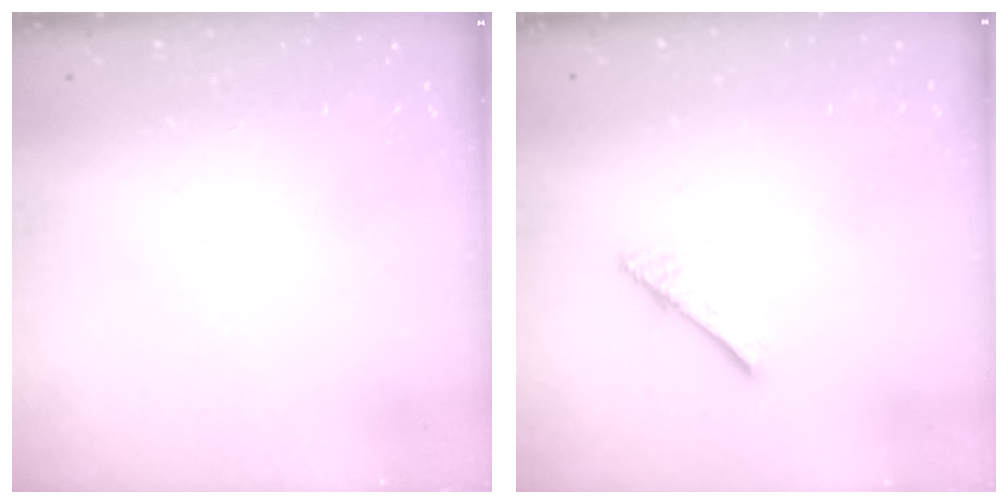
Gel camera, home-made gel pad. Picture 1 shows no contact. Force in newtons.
{"total": 2.9, "press": 2.9, "slide": 0.2}